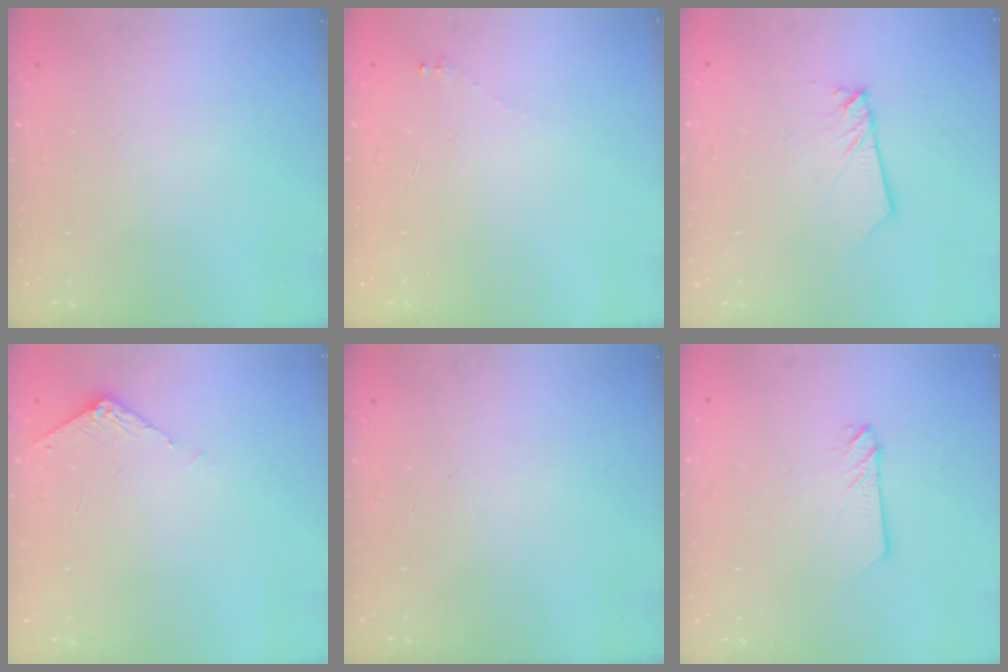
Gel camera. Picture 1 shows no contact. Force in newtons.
{"total": 1.7, "press": 1.6, "slide": 0.2}
{"total": 2.0, "press": 2.0, "slide": 0.2}
{"total": 5.9, "press": 5.8, "slide": 0.7}
{"total": 0.0}
{"total": 2.4, "press": 2.4, "slide": 0.2}